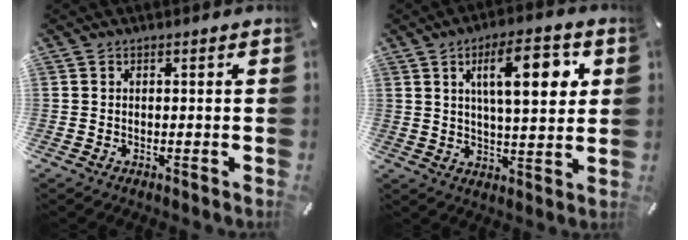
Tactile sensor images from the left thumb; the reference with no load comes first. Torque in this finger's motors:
{"motor_torque": [1.95, 1.95, 1.08, -0.67, 0.38]}